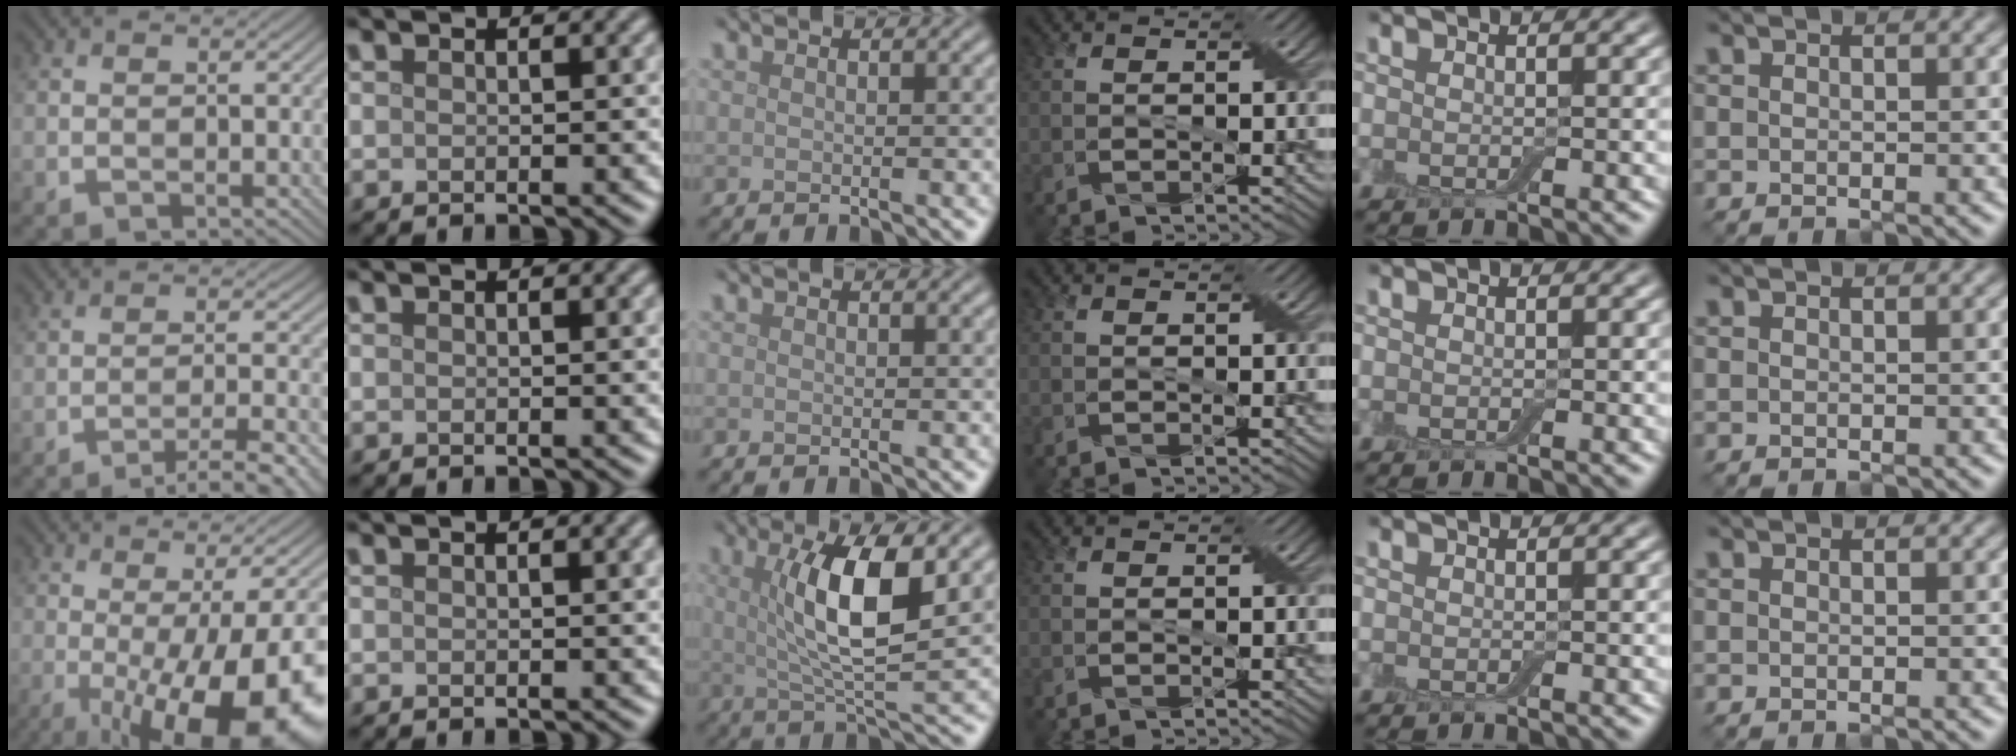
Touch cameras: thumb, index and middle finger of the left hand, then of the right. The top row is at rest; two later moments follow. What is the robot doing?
{"motion": "pour", "object": "bottle"}